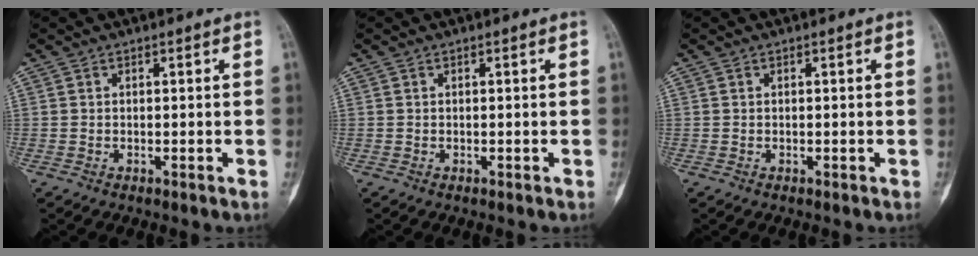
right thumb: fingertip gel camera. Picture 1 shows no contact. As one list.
[{"total": 0.0}, {"total": 0.0}]